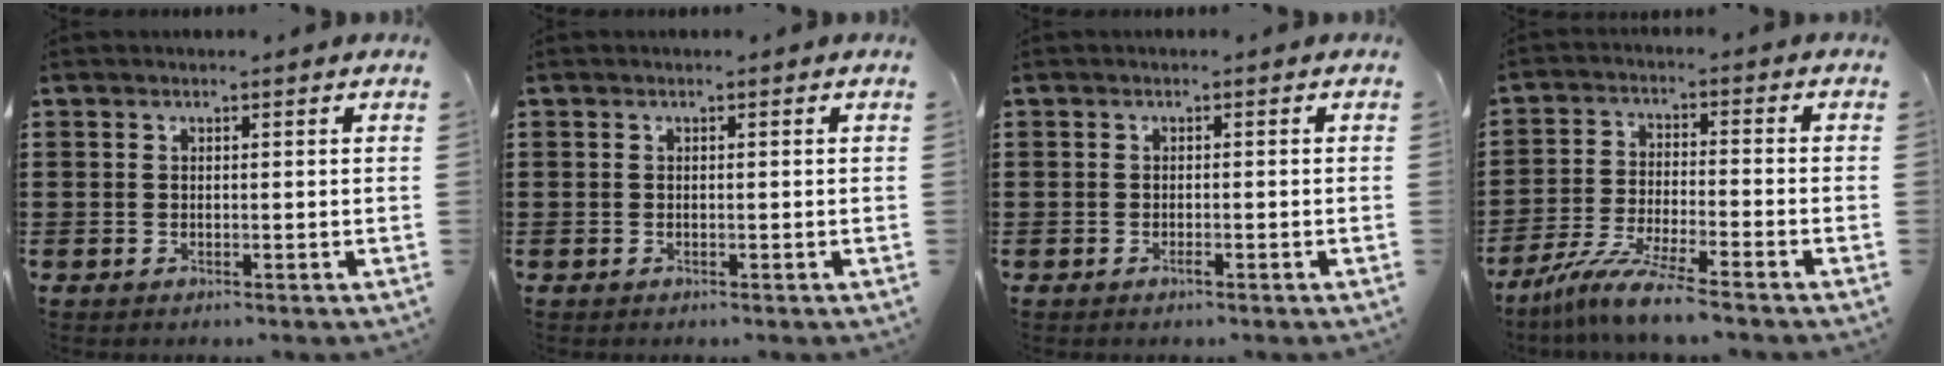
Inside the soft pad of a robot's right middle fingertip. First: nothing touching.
{"total": 0.0}
{"total": 0.6, "force": [-0.4, 0.1, 0.5], "torque": [-0.010, -0.003, -0.007]}
{"total": 7.8, "force": [-6.7, -0.4, 4.0], "torque": [-0.083, -0.015, -0.129]}